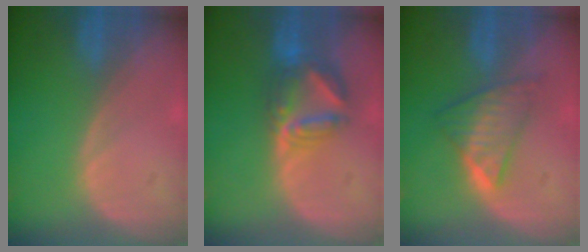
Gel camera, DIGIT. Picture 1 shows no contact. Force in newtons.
{"total": 6.6, "press": 6.4, "slide": 1.5}
{"total": 5.8, "press": 5.8, "slide": 0.7}